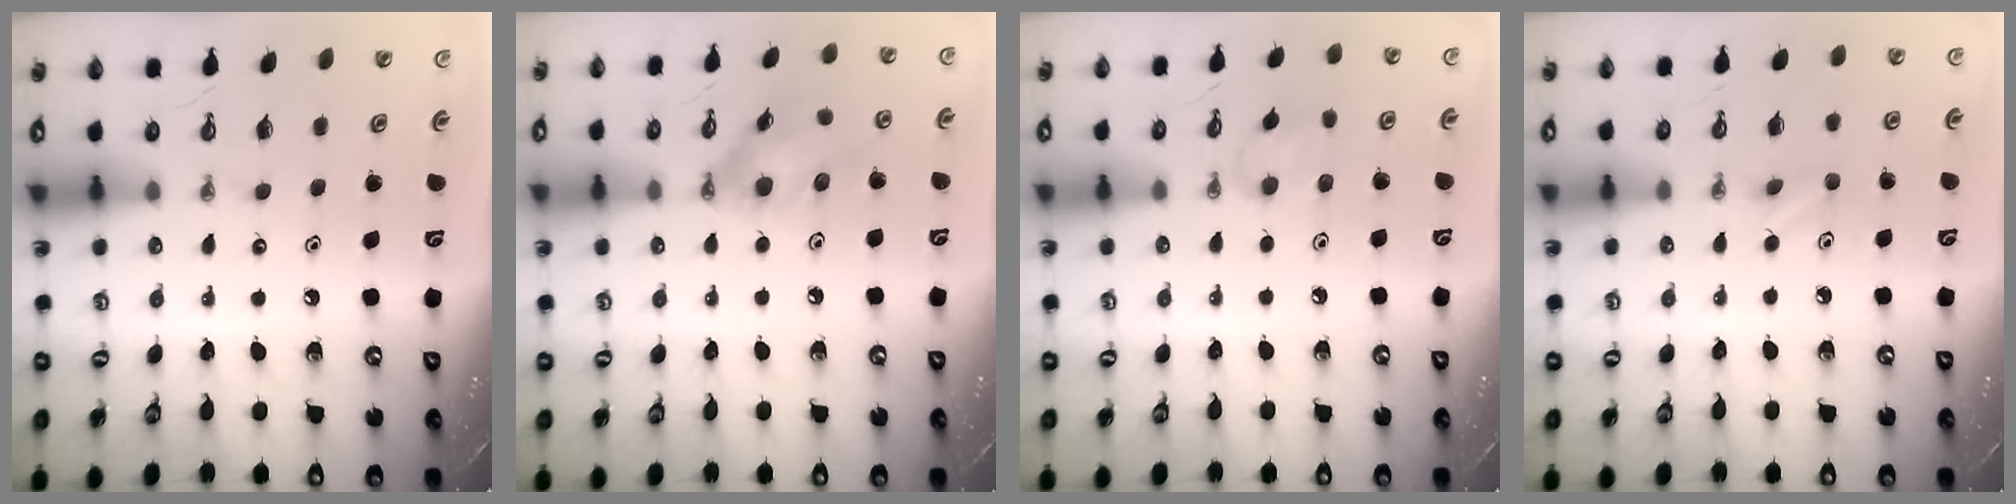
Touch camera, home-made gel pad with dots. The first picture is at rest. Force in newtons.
{"total": 10.9, "press": 10.7, "slide": 1.8}
{"total": 5.6, "press": 5.5, "slide": 1.3}
{"total": 4.5, "press": 4.5, "slide": 0.8}